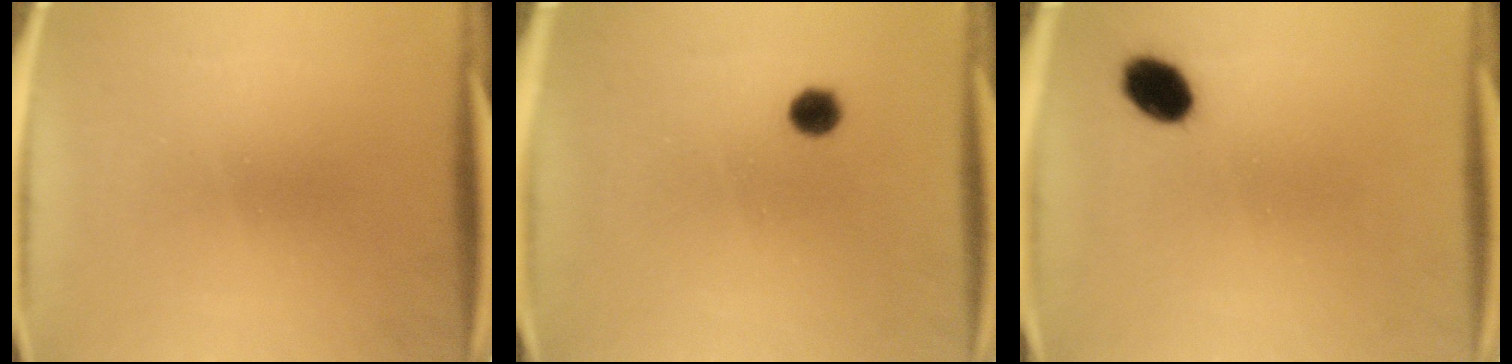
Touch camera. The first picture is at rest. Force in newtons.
{"total": 2.5}
{"total": 6.2}